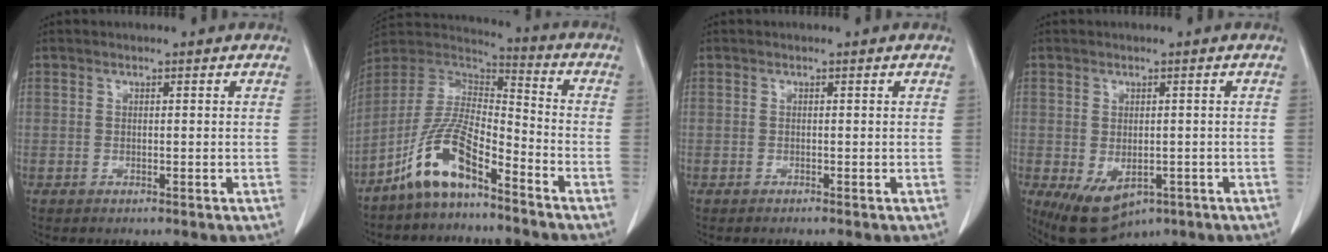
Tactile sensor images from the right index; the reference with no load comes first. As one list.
[{"total": 11.5, "force": [-7.7, 2.8, 8.0], "torque": [-0.174, 0.014, -0.149]}, {"total": 0.0}, {"total": 8.2, "force": [-3.9, 4.9, 5.3], "torque": [-0.082, -0.009, -0.046]}]